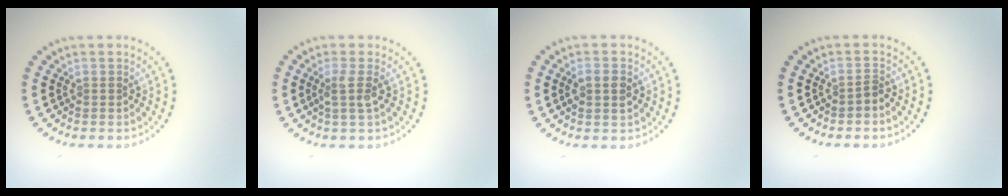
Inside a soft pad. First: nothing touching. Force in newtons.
{"total": 1.8, "press": 1.3, "slide": 1.3}
{"total": 2.0, "press": 2.0, "slide": 0.0}
{"total": 0.7, "press": 0.4, "slide": 0.5}